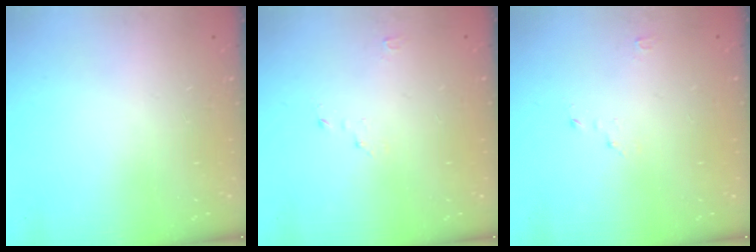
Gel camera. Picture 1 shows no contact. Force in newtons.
{"total": 2.1, "press": 2.1, "slide": 0.2}
{"total": 2.1, "press": 2.1, "slide": 0.2}